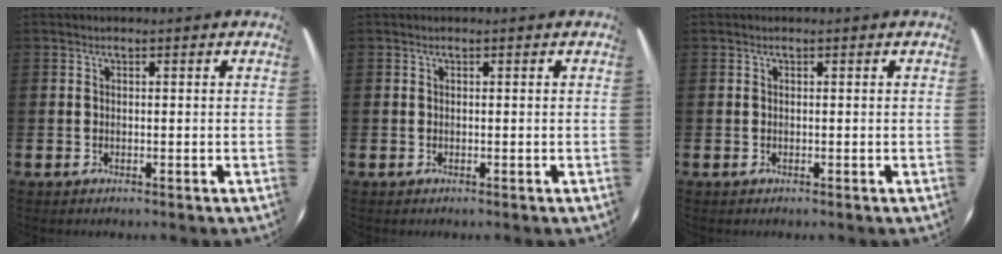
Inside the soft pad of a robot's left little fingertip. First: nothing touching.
{"total": 0.0}
{"total": 0.0}